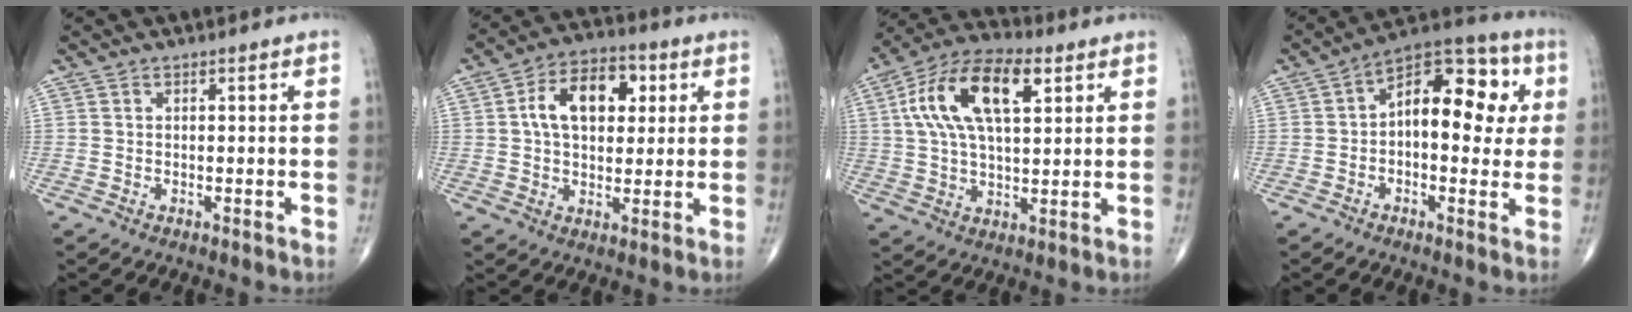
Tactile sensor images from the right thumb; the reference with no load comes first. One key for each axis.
{"total": 12.6, "fx": 2.8, "fy": 7.8, "fz": 9.4, "tx": -0.131, "ty": 0.012, "tz": 0.039}
{"total": 16.9, "fx": 5.4, "fy": 8.1, "fz": 13.8, "tx": -0.254, "ty": 0.014, "tz": 0.091}
{"total": 15.7, "fx": 1.9, "fy": 8.7, "fz": 12.9, "tx": -0.144, "ty": 0.033, "tz": 0.018}